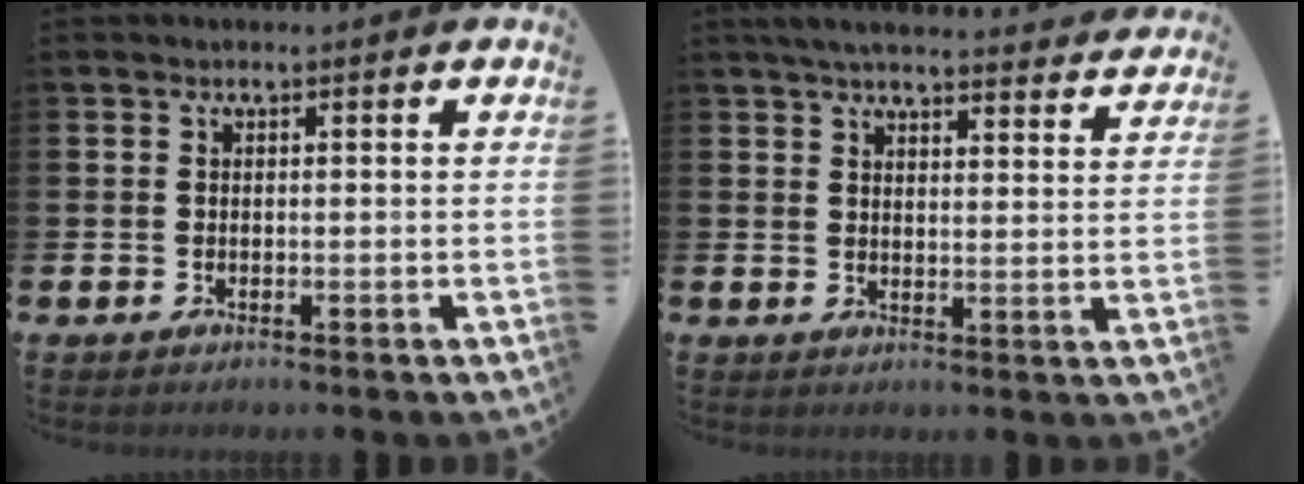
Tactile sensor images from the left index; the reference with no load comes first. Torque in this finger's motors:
{"motor_torque": [0.98, -1.16, 0.19, 0.10]}